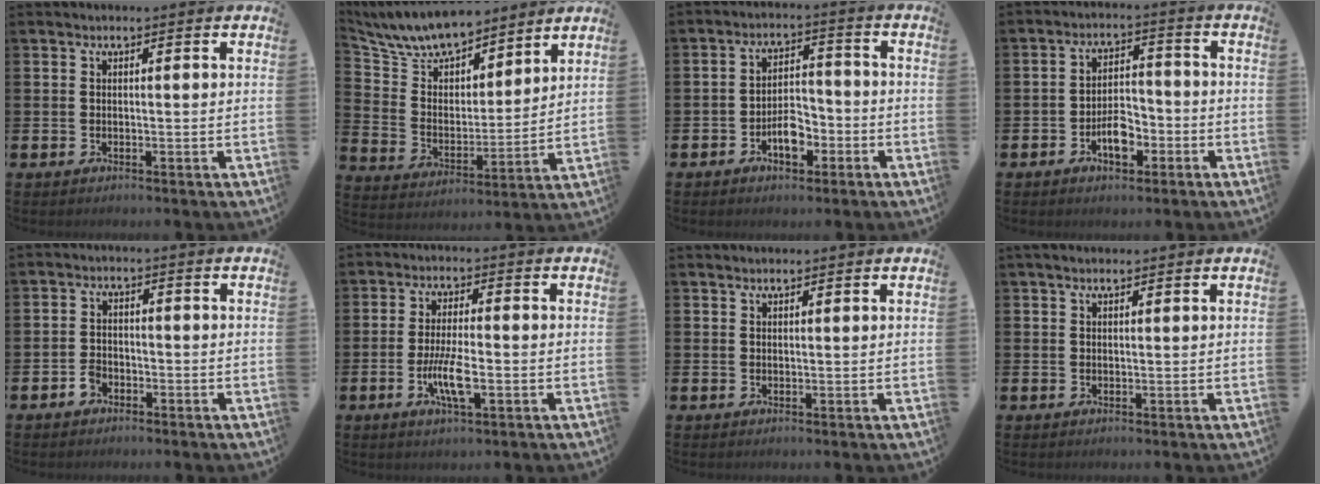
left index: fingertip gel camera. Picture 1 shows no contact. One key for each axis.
{"total": 9.2, "fx": 8.6, "fy": 2.6, "fz": 1.8, "tx": -0.085, "ty": -0.057, "tz": 0.158}
{"total": 4.7, "fx": -2.3, "fy": 2.6, "fz": 3.2, "tx": -0.050, "ty": 0.008, "tz": -0.044}
{"total": 4.8, "fx": -2.2, "fy": 2.6, "fz": 3.4, "tx": -0.053, "ty": 0.007, "tz": -0.043}
{"total": 1.9, "fx": -1.4, "fy": 1.2, "fz": 0.5, "tx": -0.010, "ty": 0.003, "tz": -0.031}
{"total": 5.2, "fx": -1.4, "fy": 1.2, "fz": 4.9, "tx": -0.089, "ty": -0.006, "tz": -0.029}
{"total": 1.2, "fx": 1.2, "fy": 0.3, "fz": 0.2, "tx": 0.008, "ty": -0.003, "tz": 0.019}
{"total": 1.5, "fx": 1.3, "fy": 0.4, "fz": 0.7, "tx": -0.010, "ty": 0.004, "tz": 0.022}